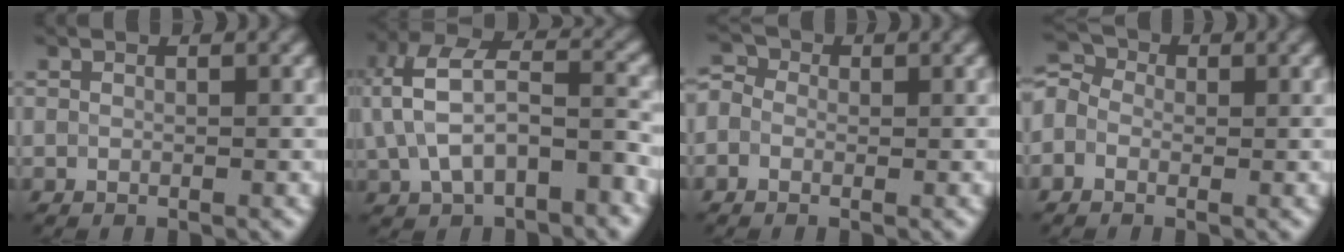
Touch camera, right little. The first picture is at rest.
{"total": 8.5, "force": [-0.6, 5.1, 6.8], "torque": [-0.138, 0.024, -0.014]}
{"total": 2.5, "force": [0.2, 2.2, 1.2], "torque": [-0.012, 0.011, -0.022]}
{"total": 3.1, "force": [-0.3, 2.7, 1.6], "torque": [-0.026, 0.018, -0.023]}